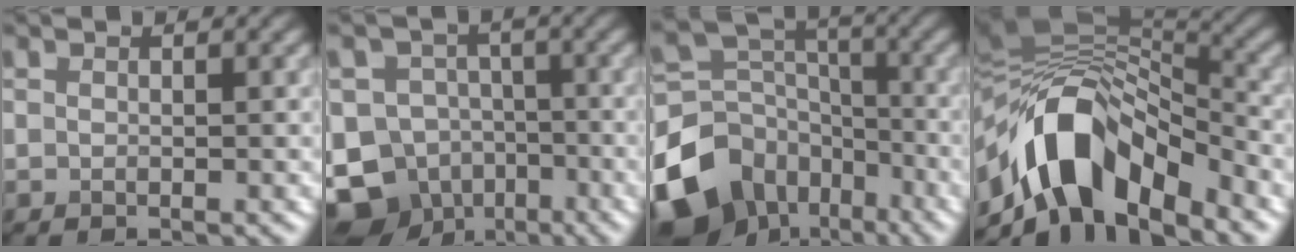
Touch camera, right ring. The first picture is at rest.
{"total": 11.1, "force": [-5.9, 8.8, 3.4], "torque": [-0.057, -0.017, -0.120]}
{"total": 16.7, "force": [-9.2, 12.5, 6.1], "torque": [-0.173, -0.036, -0.154]}
{"total": 12.3, "force": [-5.7, 6.5, 8.7], "torque": [-0.147, 0.009, -0.099]}